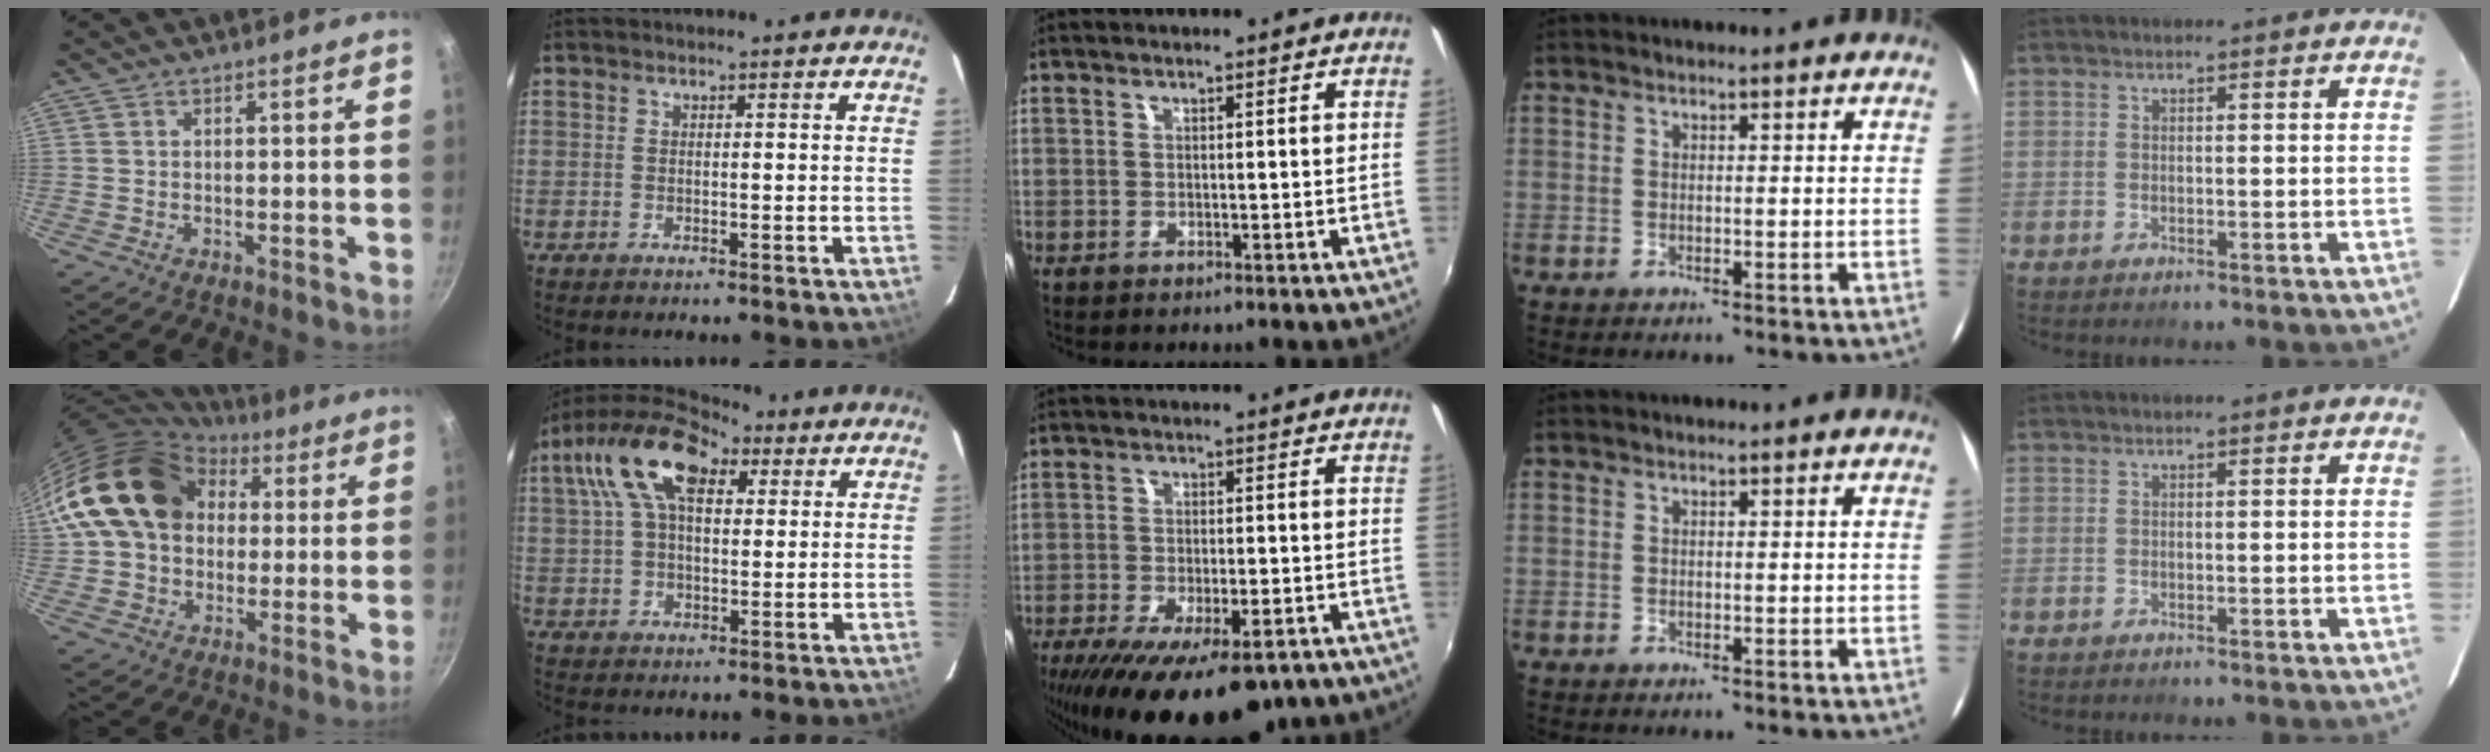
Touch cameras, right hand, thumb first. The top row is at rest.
{"thumb": {"total": 18.3, "force": [5.1, 13.9, 10.8], "torque": [-0.162, 0.024, 0.080]}, "index": {"total": 15.1, "force": [6.2, 7.7, 11.3], "torque": [-0.218, 0.038, 0.100]}, "middle": {"total": 21.0, "force": [-14.3, 7.9, 13.2], "torque": [-0.252, -0.052, -0.201]}}